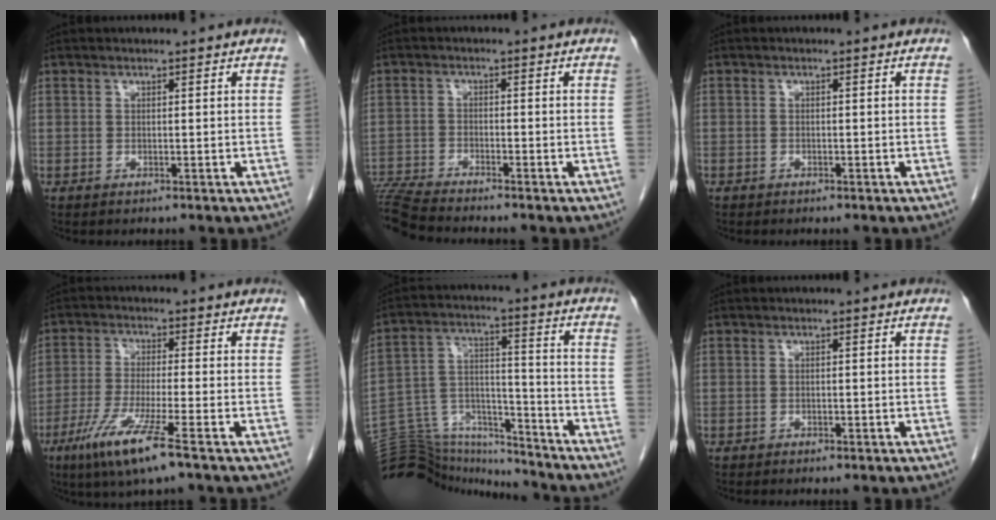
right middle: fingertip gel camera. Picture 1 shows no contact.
{"total": 8.0, "force": [-7.7, -1.0, 2.2], "torque": [-0.040, -0.010, -0.139]}
{"total": 0.7, "force": [-0.5, 0.5, 0.0], "torque": [-0.002, 0.004, -0.009]}
{"total": 9.3, "force": [-5.2, -0.2, 7.6], "torque": [-0.159, -0.030, -0.096]}
{"total": 20.8, "force": [-19.9, 4.3, 4.1], "torque": [-0.110, 0.033, -0.315]}
{"total": 0.7, "force": [-0.5, 0.2, 0.4], "torque": [-0.014, -0.003, -0.005]}